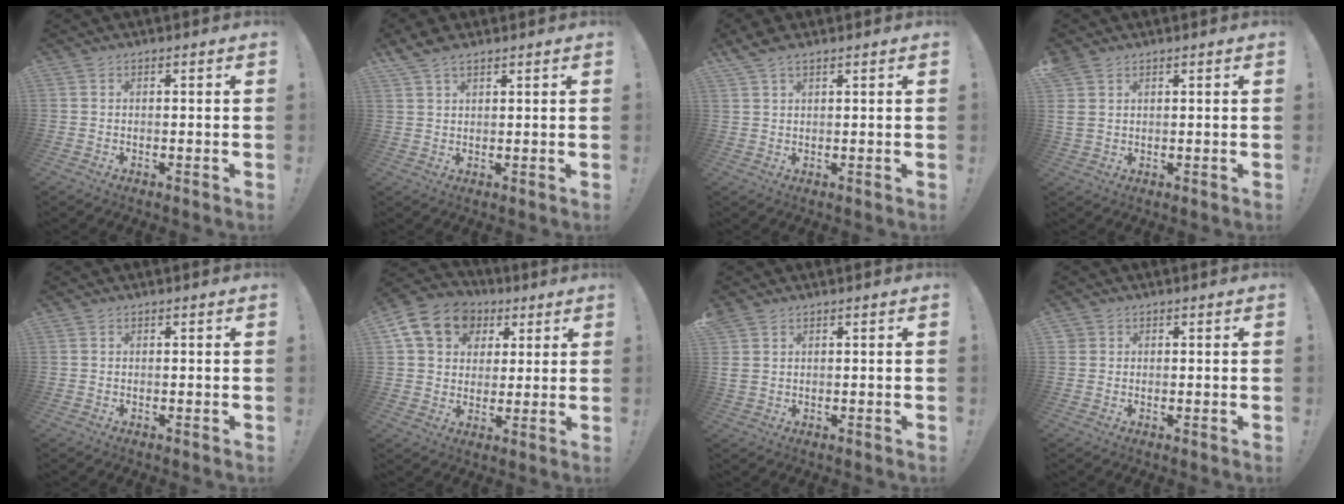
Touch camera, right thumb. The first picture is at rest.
{"total": 4.4, "force": [3.3, 1.8, 2.3], "torque": [-0.033, -0.016, 0.063]}
{"total": 3.5, "force": [2.6, 1.2, 1.9], "torque": [-0.033, -0.009, 0.049]}
{"total": 3.7, "force": [2.1, 2.5, 1.7], "torque": [-0.026, -0.004, 0.044]}
{"total": 0.6, "force": [0.3, 0.5, 0.0], "torque": [0.001, 0.001, 0.005]}
{"total": 14.9, "force": [6.2, 11.8, 6.7], "torque": [-0.093, -0.021, 0.120]}
{"total": 2.9, "force": [1.8, 1.8, 1.3], "torque": [-0.017, -0.004, 0.036]}
{"total": 1.8, "force": [0.9, 1.5, 0.4], "torque": [0.000, -0.004, 0.017]}